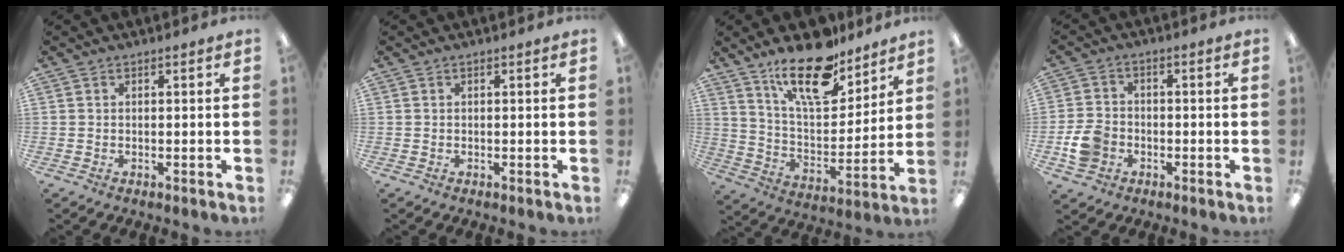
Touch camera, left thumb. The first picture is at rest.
{"total": 0.0}
{"total": 19.3, "force": [14.1, 7.5, 10.7], "torque": [-0.181, -0.082, 0.241]}
{"total": 6.6, "force": [-2.4, 5.2, 3.3], "torque": [-0.073, 0.014, -0.042]}